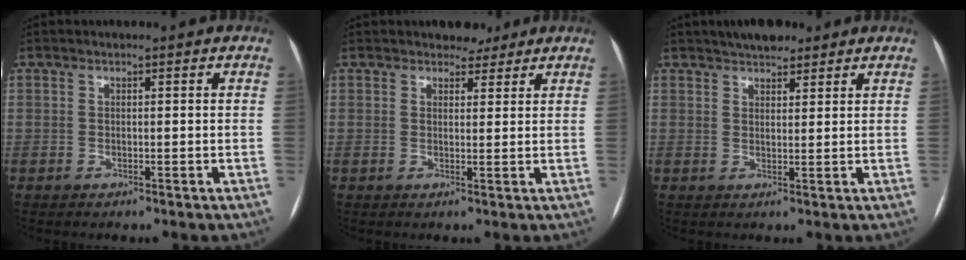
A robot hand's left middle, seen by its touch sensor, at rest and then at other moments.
{"total": 2.8, "force": [2.3, 1.5, 0.3], "torque": [-0.002, 0.000, 0.030]}
{"total": 5.0, "force": [4.0, 1.9, 2.2], "torque": [-0.035, 0.016, 0.065]}